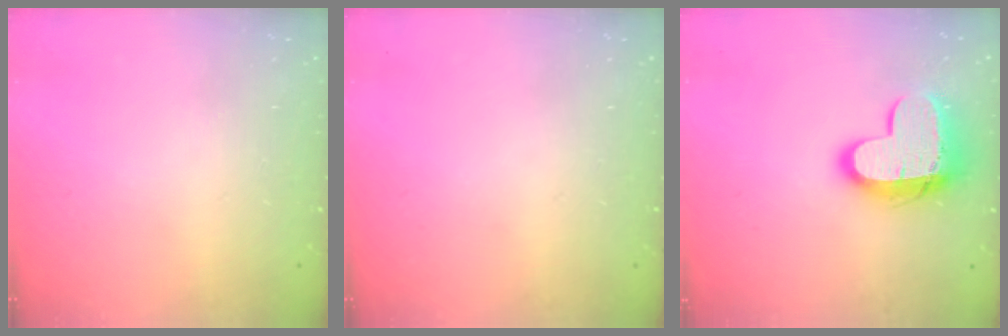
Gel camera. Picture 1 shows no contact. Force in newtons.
{"total": 0.0}
{"total": 14.4, "press": 14.4, "slide": 1.0}